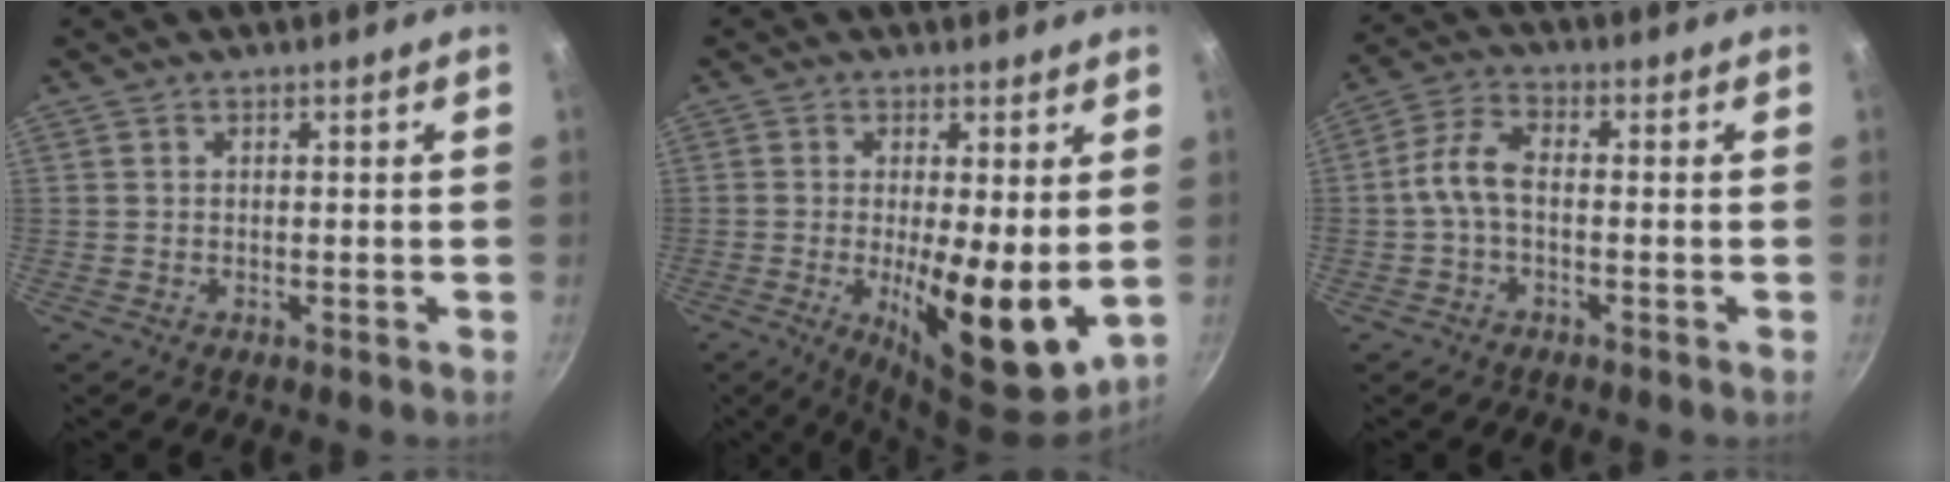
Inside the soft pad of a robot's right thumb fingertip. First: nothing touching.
{"total": 12.8, "force": [-0.6, 3.8, 12.2], "torque": [-0.178, -0.026, -0.003]}
{"total": 6.3, "force": [-1.2, 3.1, 5.3], "torque": [-0.117, 0.029, -0.034]}